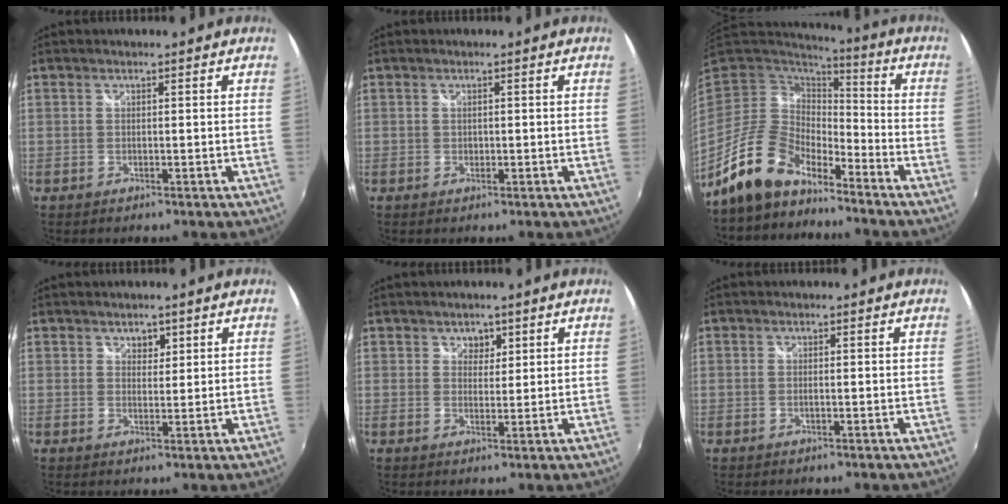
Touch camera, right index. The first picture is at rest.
{"total": 0.6, "force": [0.0, 0.5, 0.2], "torque": [0.000, -0.001, 0.000]}
{"total": 12.4, "force": [-10.0, 4.9, 5.5], "torque": [-0.117, 0.006, -0.187]}
{"total": 2.0, "force": [1.2, 1.5, 0.6], "torque": [-0.004, 0.003, 0.020]}
{"total": 2.4, "force": [1.3, 1.9, 0.4], "torque": [-0.001, 0.005, 0.021]}
{"total": 0.6, "force": [-0.2, 0.0, 0.6], "torque": [-0.012, 0.001, -0.006]}